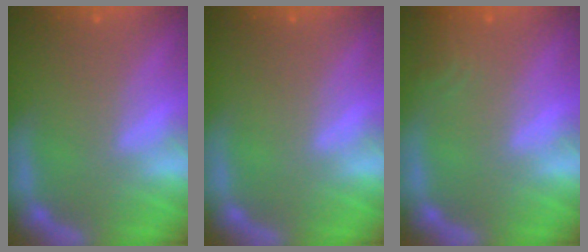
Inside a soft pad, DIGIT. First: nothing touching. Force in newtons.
{"total": 0.0}
{"total": 2.4}